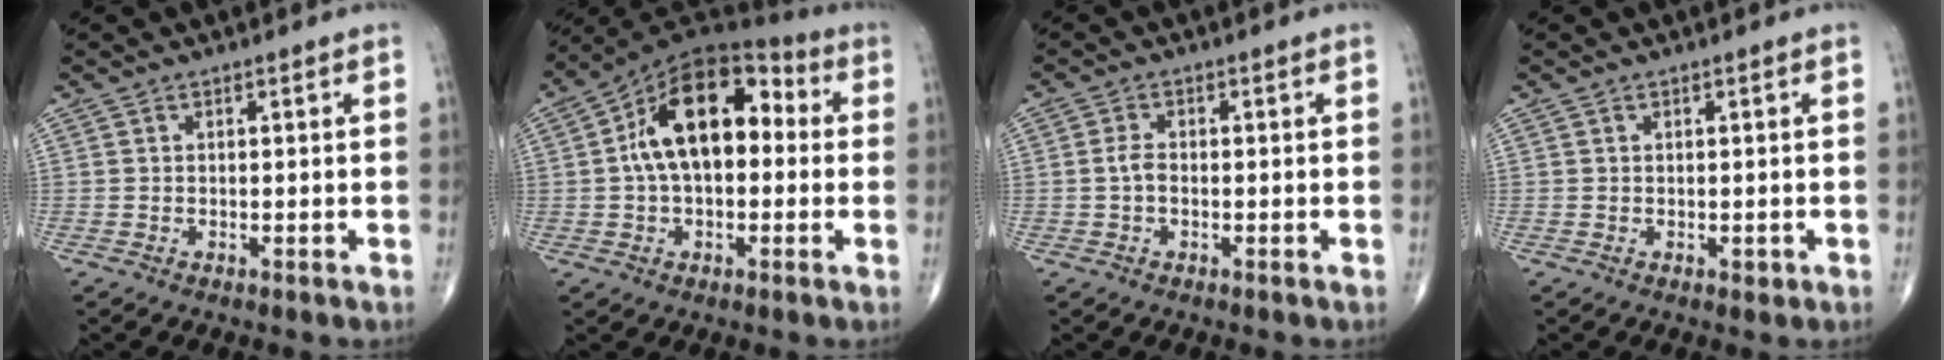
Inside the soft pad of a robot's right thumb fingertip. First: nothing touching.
{"total": 17.3, "force": [1.8, 10.1, 13.9], "torque": [-0.206, 0.047, 0.019]}
{"total": 2.4, "force": [-0.3, 1.4, 1.9], "torque": [-0.039, 0.005, -0.009]}
{"total": 0.8, "force": [0.0, 0.6, 0.5], "torque": [-0.004, -0.001, 0.001]}